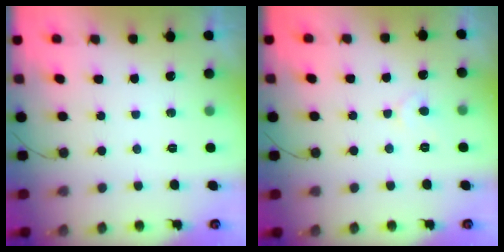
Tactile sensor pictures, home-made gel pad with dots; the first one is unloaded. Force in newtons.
{"total": 4.1, "press": 4.1, "slide": 0.6}